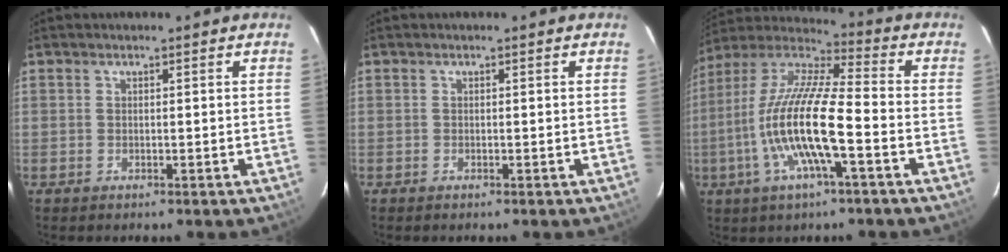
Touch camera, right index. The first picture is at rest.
{"total": 0.0}
{"total": 17.0, "force": [-4.6, 3.0, 16.0], "torque": [-0.313, -0.007, -0.095]}